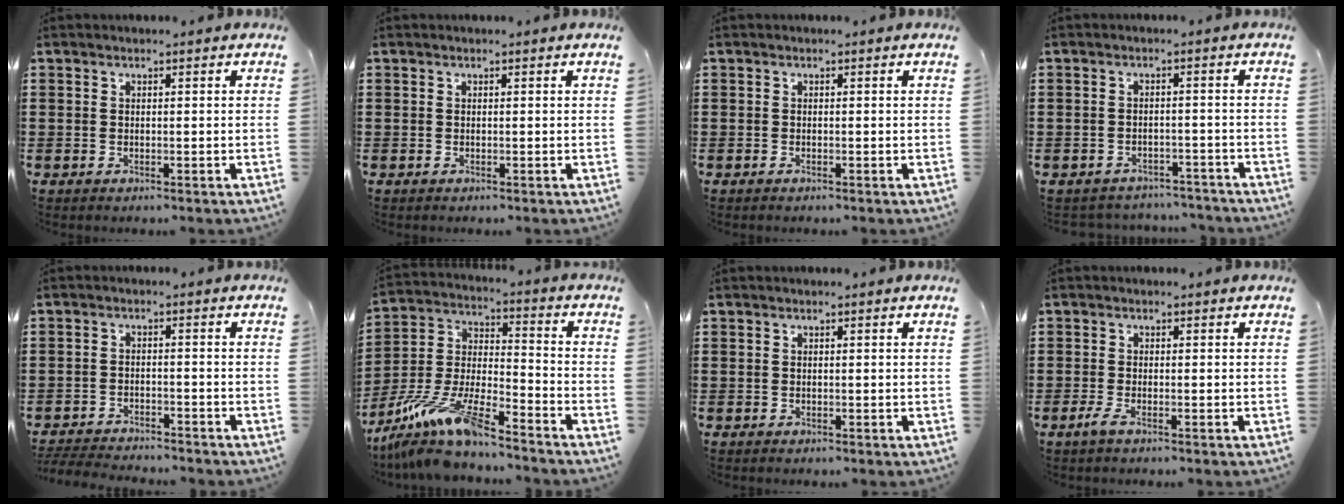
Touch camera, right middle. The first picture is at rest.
{"total": 0.0}
{"total": 0.0}
{"total": 2.4, "force": [-2.4, 0.5, -0.1], "torque": [-0.006, -0.001, -0.052]}
{"total": 3.6, "force": [-3.5, 0.3, 0.4], "torque": [-0.015, -0.003, -0.077]}
{"total": 11.0, "force": [-9.4, 1.2, 5.7], "torque": [-0.121, 0.008, -0.190]}
{"total": 0.0}
{"total": 1.7, "force": [-0.8, 0.3, 1.4], "torque": [-0.040, -0.008, -0.018]}